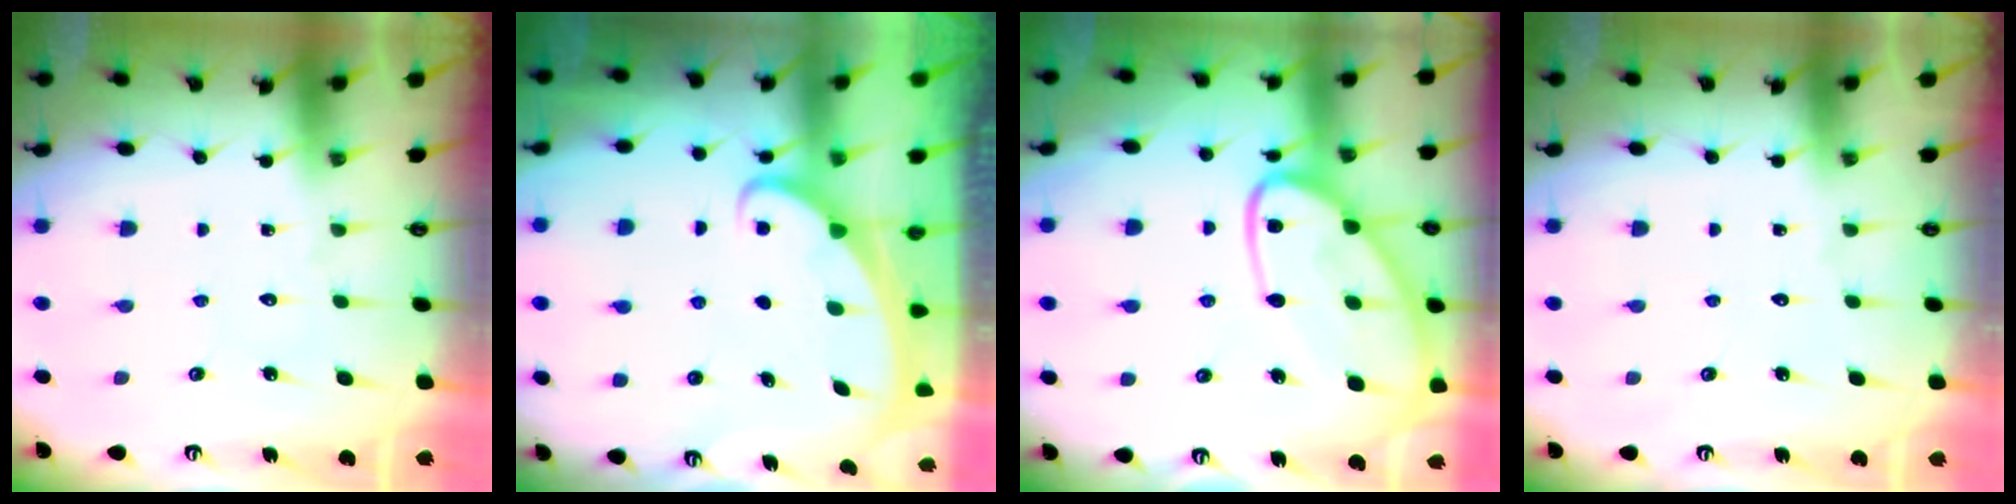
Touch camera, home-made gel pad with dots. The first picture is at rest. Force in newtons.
{"total": 2.0, "press": 2.0, "slide": 0.3}
{"total": 17.9, "press": 17.8, "slide": 1.6}
{"total": 0.0}